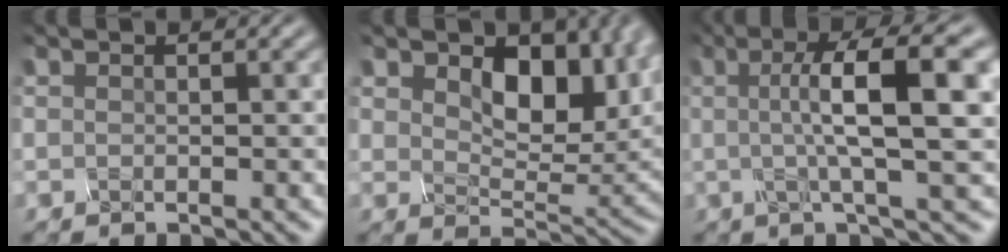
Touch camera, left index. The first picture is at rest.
{"total": 7.4, "force": [2.5, 4.4, 5.4], "torque": [-0.097, -0.014, 0.053]}
{"total": 9.2, "force": [0.5, 1.9, 9.0], "torque": [-0.130, 0.008, 0.016]}